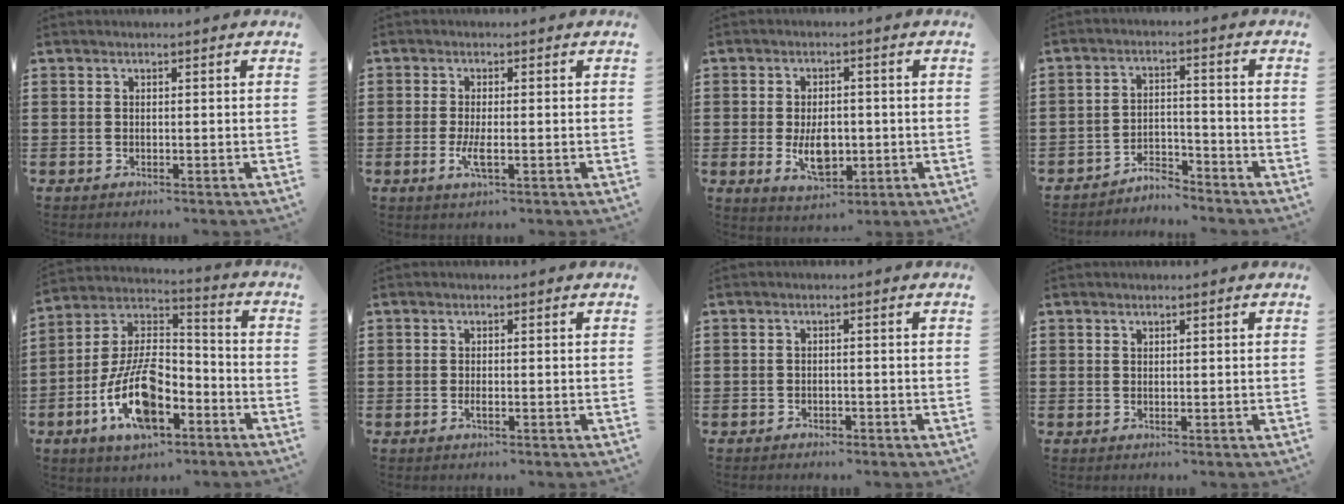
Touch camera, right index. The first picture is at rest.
{"total": 3.1, "force": [-0.8, 0.7, 2.9], "torque": [-0.064, -0.009, -0.018]}
{"total": 6.2, "force": [-0.9, 3.6, 5.0], "torque": [-0.080, -0.002, -0.018]}
{"total": 4.1, "force": [-4.0, 0.7, 0.6], "torque": [-0.015, 0.009, -0.082]}
{"total": 13.7, "force": [-6.4, 6.4, 10.2], "torque": [-0.220, 0.009, -0.122]}
{"total": 0.8, "force": [-0.2, 0.1, 0.7], "torque": [-0.014, -0.006, -0.003]}
{"total": 0.9, "force": [-0.8, 0.4, 0.2], "torque": [-0.007, 0.001, -0.016]}
{"total": 0.5, "force": [0.4, 0.3, 0.0], "torque": [-0.002, 0.002, 0.008]}